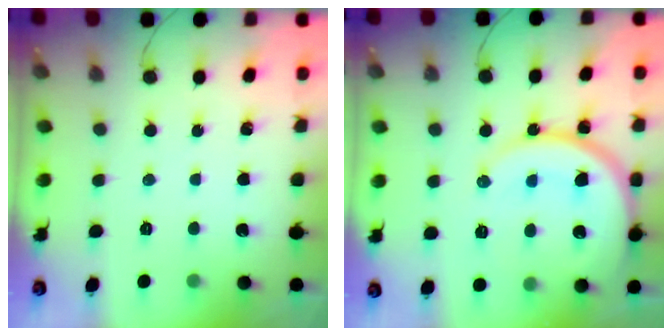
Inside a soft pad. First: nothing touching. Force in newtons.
{"total": 17.6, "press": 17.6, "slide": 1.7}